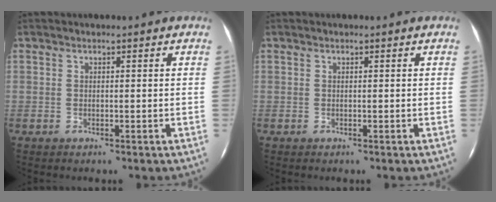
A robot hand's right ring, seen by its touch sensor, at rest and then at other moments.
{"total": 0.0}